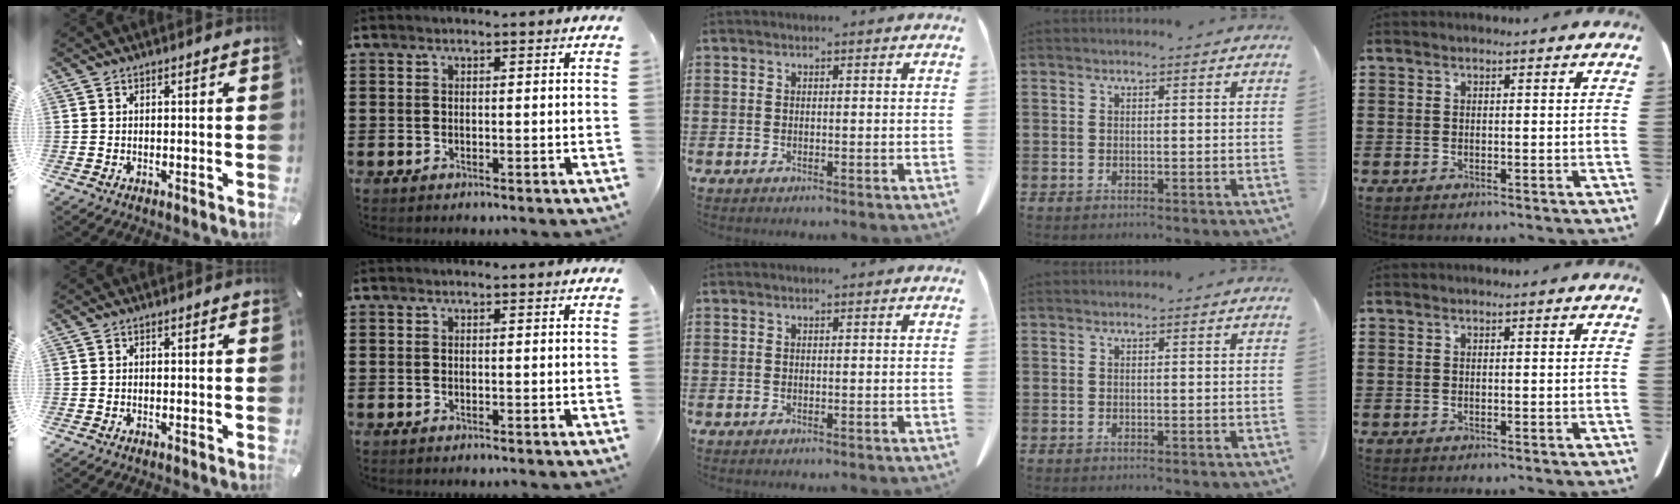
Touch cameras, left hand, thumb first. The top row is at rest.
{}